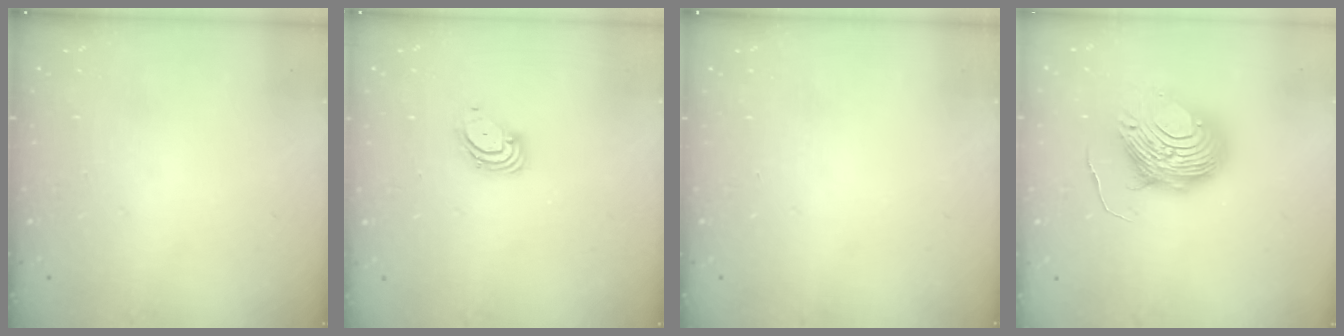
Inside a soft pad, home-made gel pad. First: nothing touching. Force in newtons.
{"total": 3.6, "press": 3.6, "slide": 0.3}
{"total": 0.0}
{"total": 11.1, "press": 11.1, "slide": 0.7}